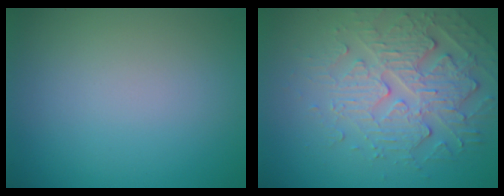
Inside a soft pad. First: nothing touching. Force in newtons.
{"total": 4.7, "press": 4.2, "slide": 2.3}